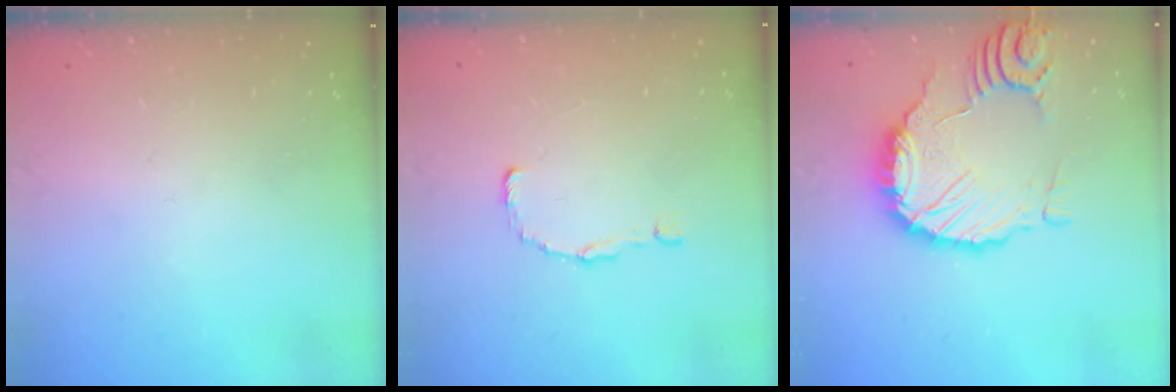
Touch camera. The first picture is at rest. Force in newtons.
{"total": 0.7, "press": 0.7, "slide": 0.0}
{"total": 13.4, "press": 13.3, "slide": 1.6}